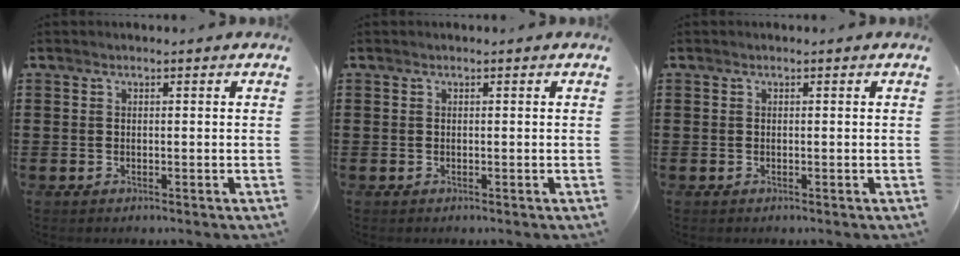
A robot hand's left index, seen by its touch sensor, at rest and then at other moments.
{"total": 0.0}
{"total": 0.0}